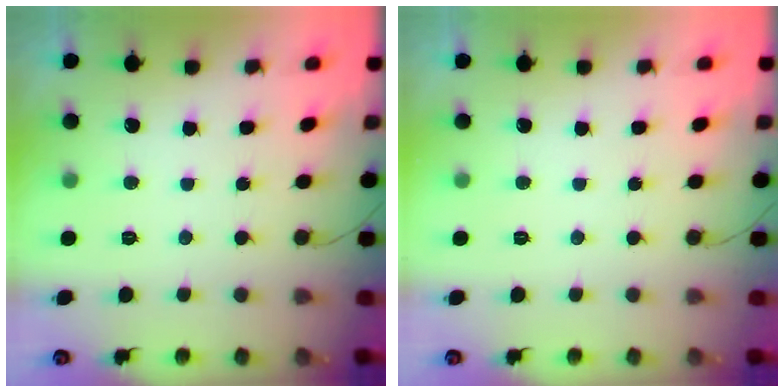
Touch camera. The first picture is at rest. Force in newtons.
{"total": 0.0}